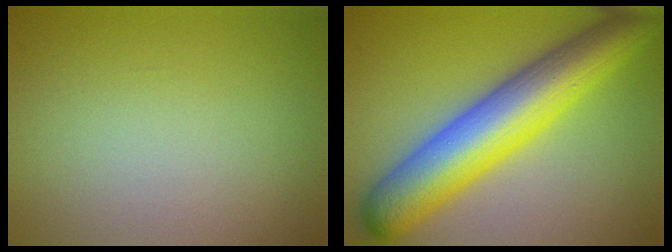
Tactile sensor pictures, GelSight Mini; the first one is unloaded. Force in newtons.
{"total": 10.1, "press": 10.1, "slide": 0.2}